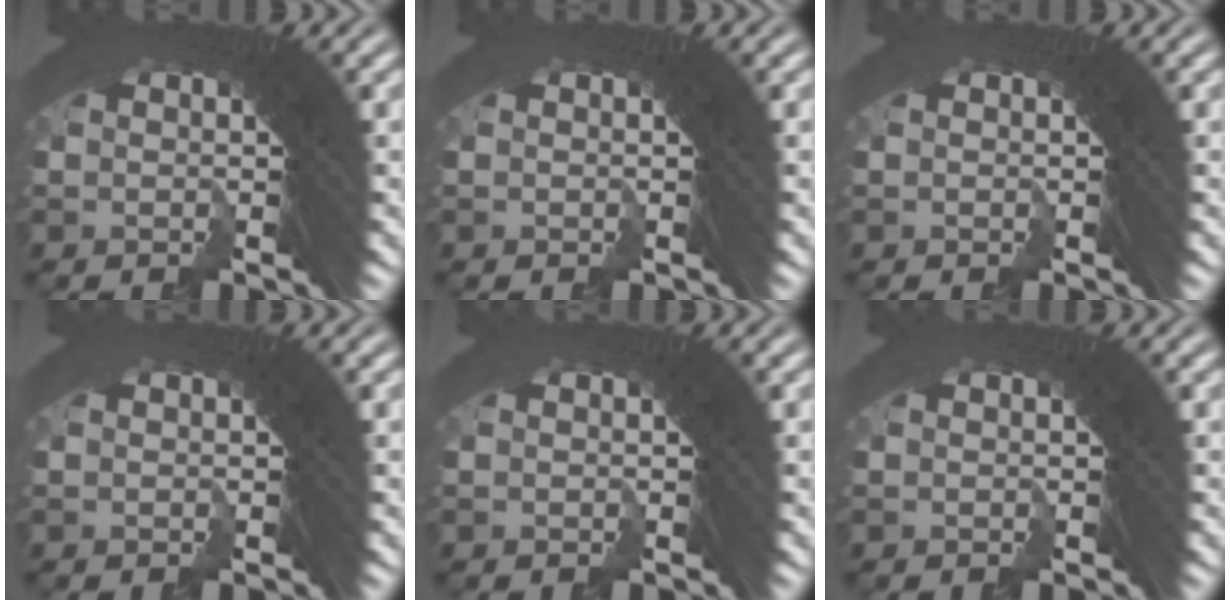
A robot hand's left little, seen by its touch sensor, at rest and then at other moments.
{"total": 0.0}
{"total": 0.0}
{"total": 0.0}
{"total": 0.0}
{"total": 0.0}